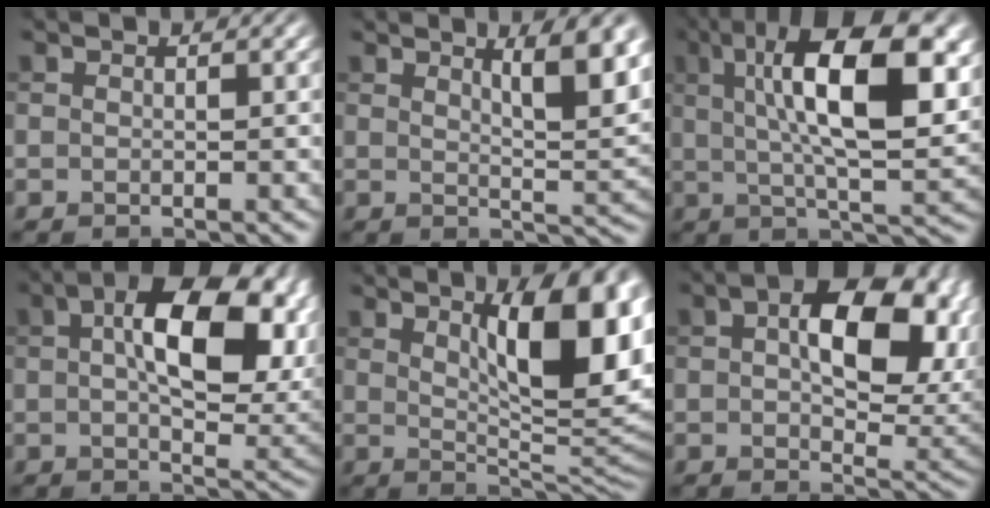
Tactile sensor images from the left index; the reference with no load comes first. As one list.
[{"total": 5.7, "force": [2.8, 1.6, 4.7], "torque": [-0.056, -0.007, 0.043]}, {"total": 14.1, "force": [3.9, 4.8, 12.7], "torque": [-0.194, 0.006, 0.057]}, {"total": 13.2, "force": [3.0, 6.6, 11.1], "torque": [-0.169, 0.003, 0.051]}, {"total": 11.3, "force": [3.5, 3.8, 10.0], "torque": [-0.127, -0.003, 0.059]}, {"total": 11.9, "force": [2.3, 6.6, 9.6], "torque": [-0.133, -0.001, 0.037]}]